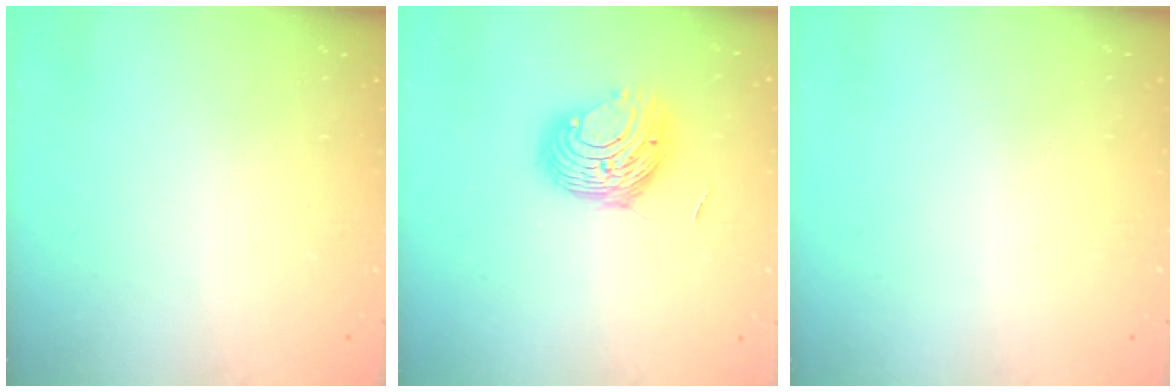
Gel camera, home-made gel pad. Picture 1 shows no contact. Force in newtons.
{"total": 9.3, "press": 9.3, "slide": 0.6}
{"total": 0.0}